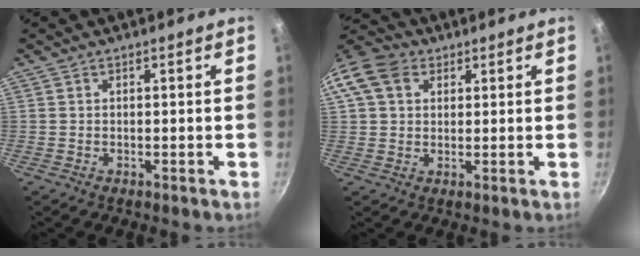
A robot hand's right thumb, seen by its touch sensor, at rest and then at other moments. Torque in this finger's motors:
{"motor_torque": [0.17, 0.17, 0.47, -0.41, 0.25]}